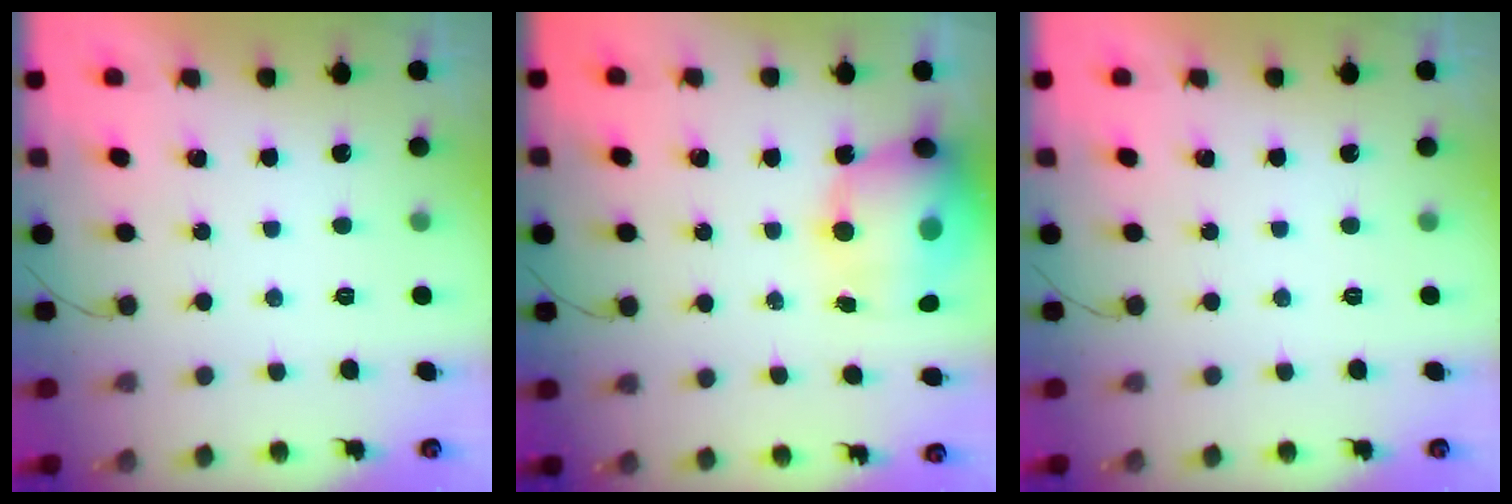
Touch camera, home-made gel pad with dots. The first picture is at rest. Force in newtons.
{"total": 16.6, "press": 16.1, "slide": 4.0}
{"total": 0.0}